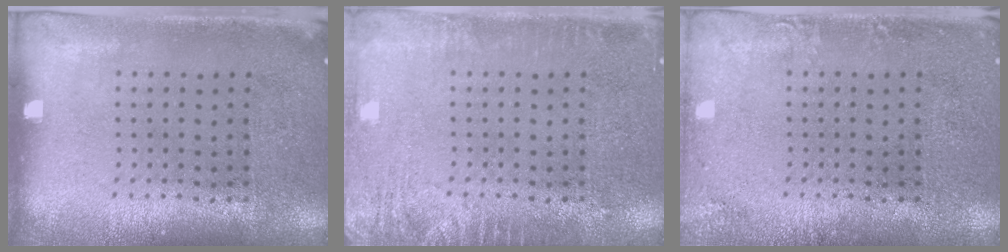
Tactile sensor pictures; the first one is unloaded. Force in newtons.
{"total": 2.5, "press": 2.5, "slide": 0.4}
{"total": 1.5, "press": 1.5, "slide": 0.1}